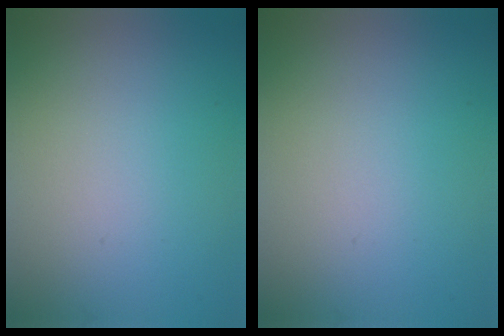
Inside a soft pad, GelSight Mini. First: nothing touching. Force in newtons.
{"total": 0.0}